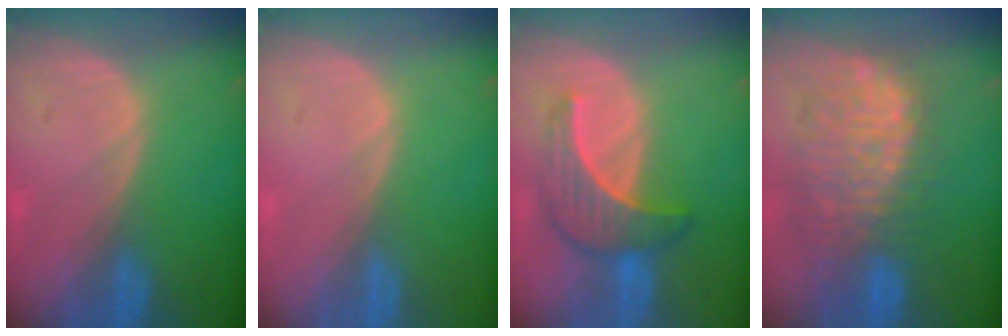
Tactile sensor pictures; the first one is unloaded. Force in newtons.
{"total": 0.0}
{"total": 6.6, "press": 6.6, "slide": 0.9}
{"total": 11.0, "press": 10.2, "slide": 4.1}